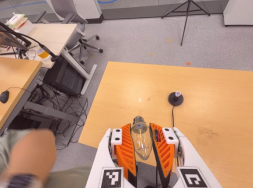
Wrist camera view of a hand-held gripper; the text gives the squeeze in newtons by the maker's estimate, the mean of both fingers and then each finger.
{"total": 19.8, "left": 21.5, "right": 18.1}